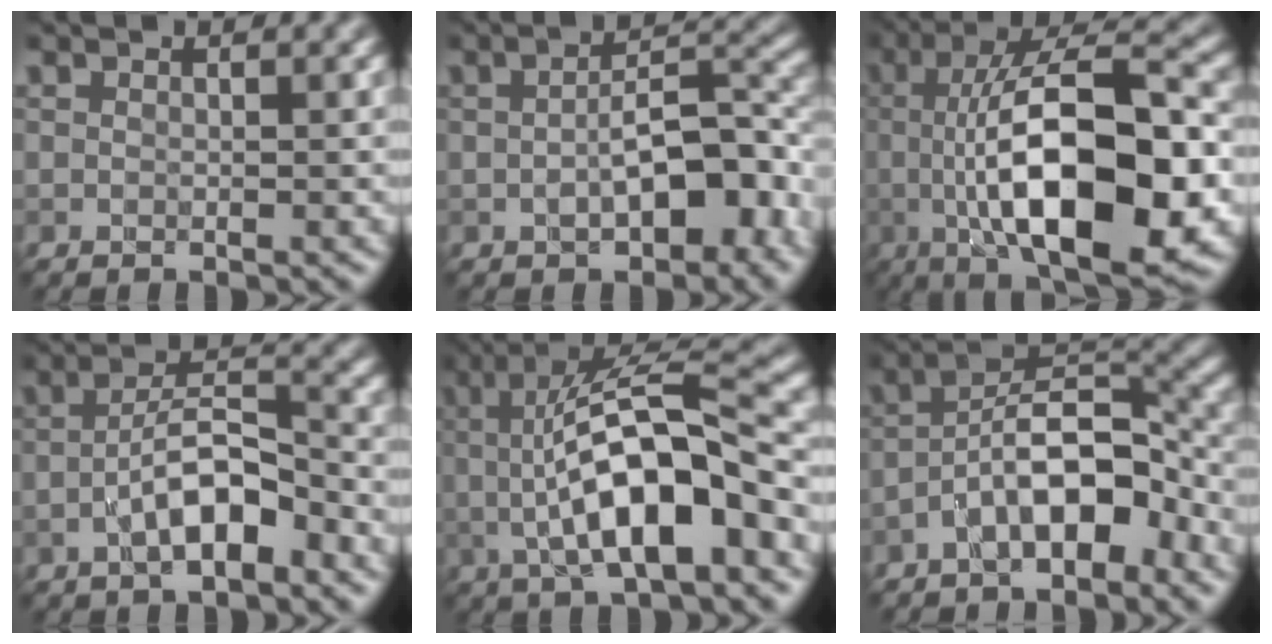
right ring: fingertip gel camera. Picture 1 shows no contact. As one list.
[{"total": 7.4, "force": [-1.7, 3.4, 6.3], "torque": [-0.093, 0.008, -0.028]}, {"total": 15.6, "force": [-1.9, 5.5, 14.5], "torque": [-0.214, 0.014, -0.031]}, {"total": 5.6, "force": [-2.4, 2.0, 4.6], "torque": [-0.082, 0.012, -0.045]}, {"total": 11.3, "force": [-0.6, 3.5, 10.7], "torque": [-0.170, 0.022, -0.015]}, {"total": 7.1, "force": [-3.6, 2.9, 5.4], "torque": [-0.089, 0.021, -0.068]}]